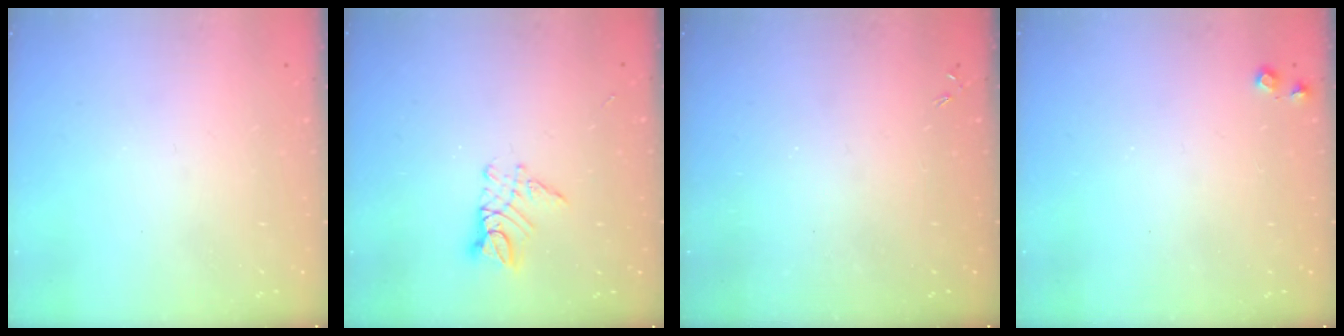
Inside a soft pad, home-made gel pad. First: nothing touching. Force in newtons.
{"total": 7.7, "press": 7.7, "slide": 0.5}
{"total": 0.0}
{"total": 5.2, "press": 5.1, "slide": 0.8}